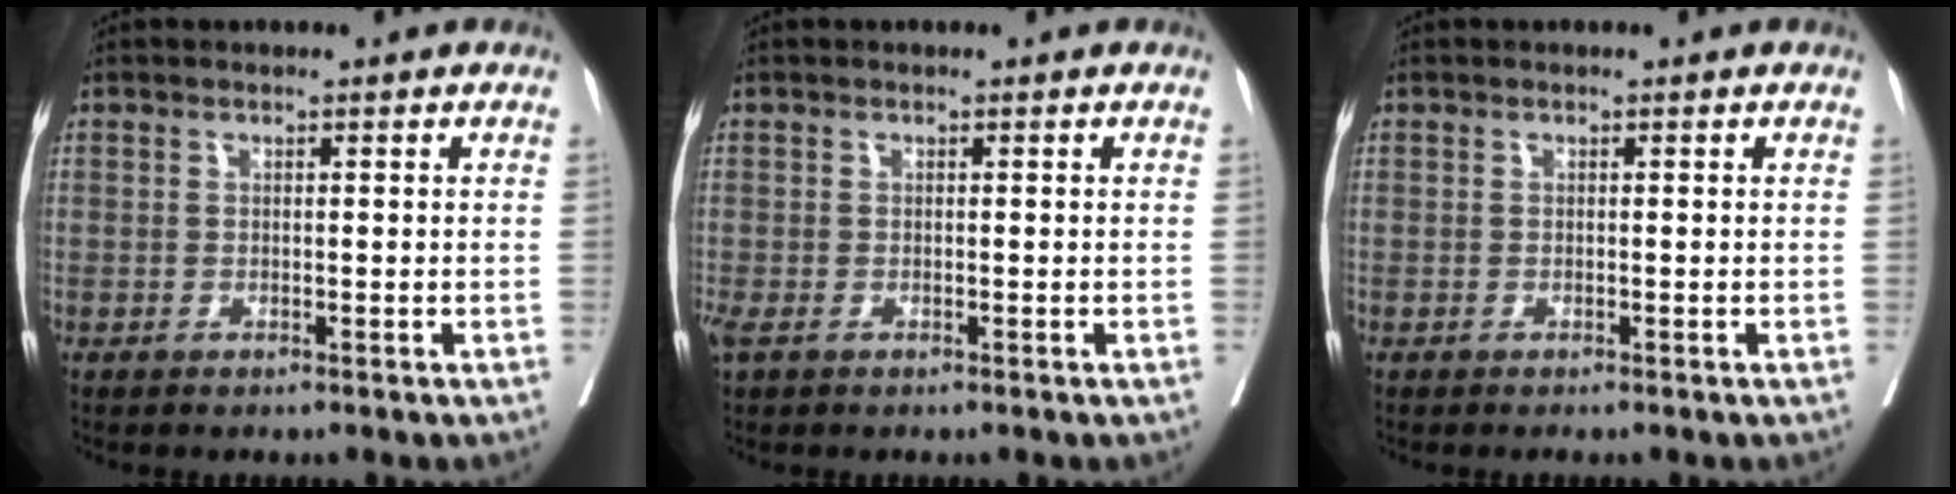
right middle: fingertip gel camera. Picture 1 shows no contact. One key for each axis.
{"total": 1.7, "fx": -0.9, "fy": 0.9, "fz": 1.1, "tx": -0.031, "ty": -0.005, "tz": -0.012}
{"total": 0.6, "fx": -0.4, "fy": -0.1, "fz": 0.3, "tx": -0.002, "ty": 0.002, "tz": -0.006}